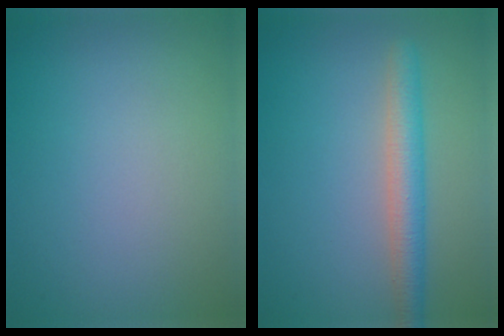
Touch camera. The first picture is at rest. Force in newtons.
{"total": 3.4, "press": 3.4, "slide": 0.1}